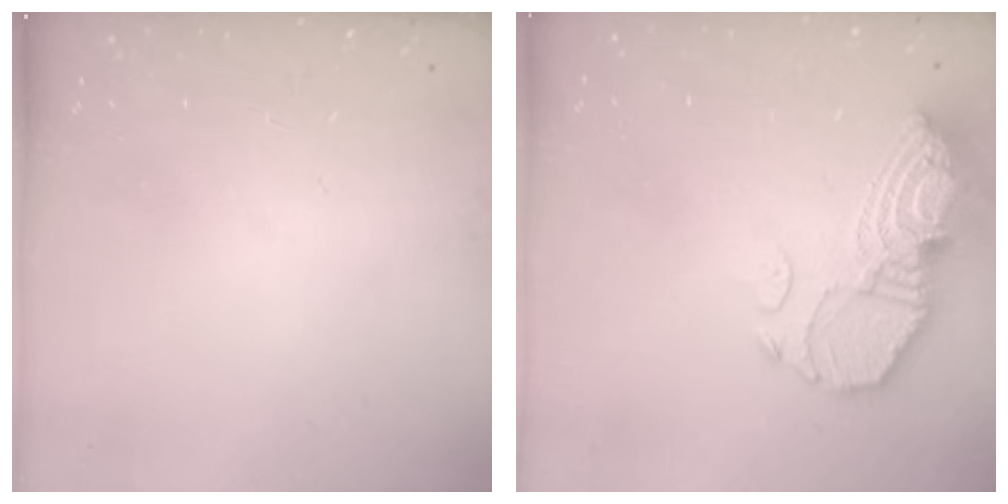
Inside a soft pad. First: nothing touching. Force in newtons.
{"total": 13.2, "press": 13.1, "slide": 1.1}